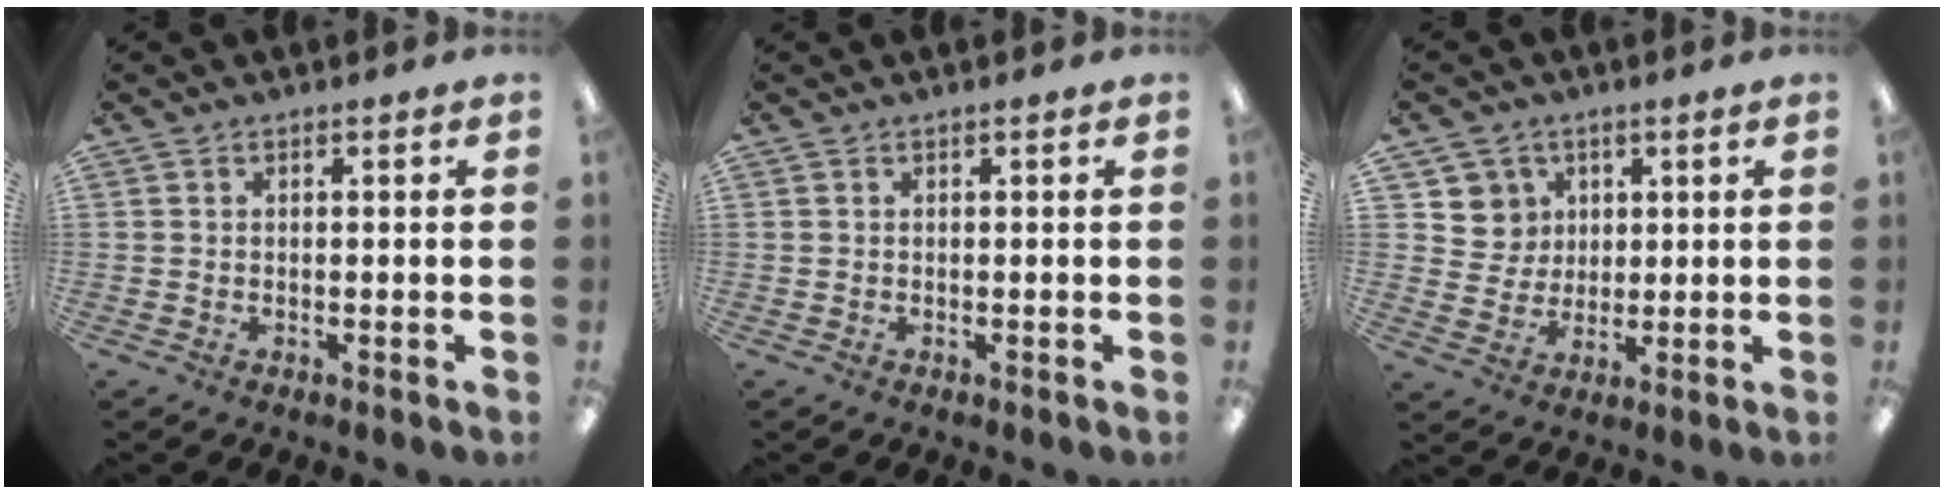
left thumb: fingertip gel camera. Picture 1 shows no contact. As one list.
[{"total": 0.0}, {"total": 7.2, "force": [3.4, 6.3, -0.7], "torque": [0.007, -0.020, 0.066]}]